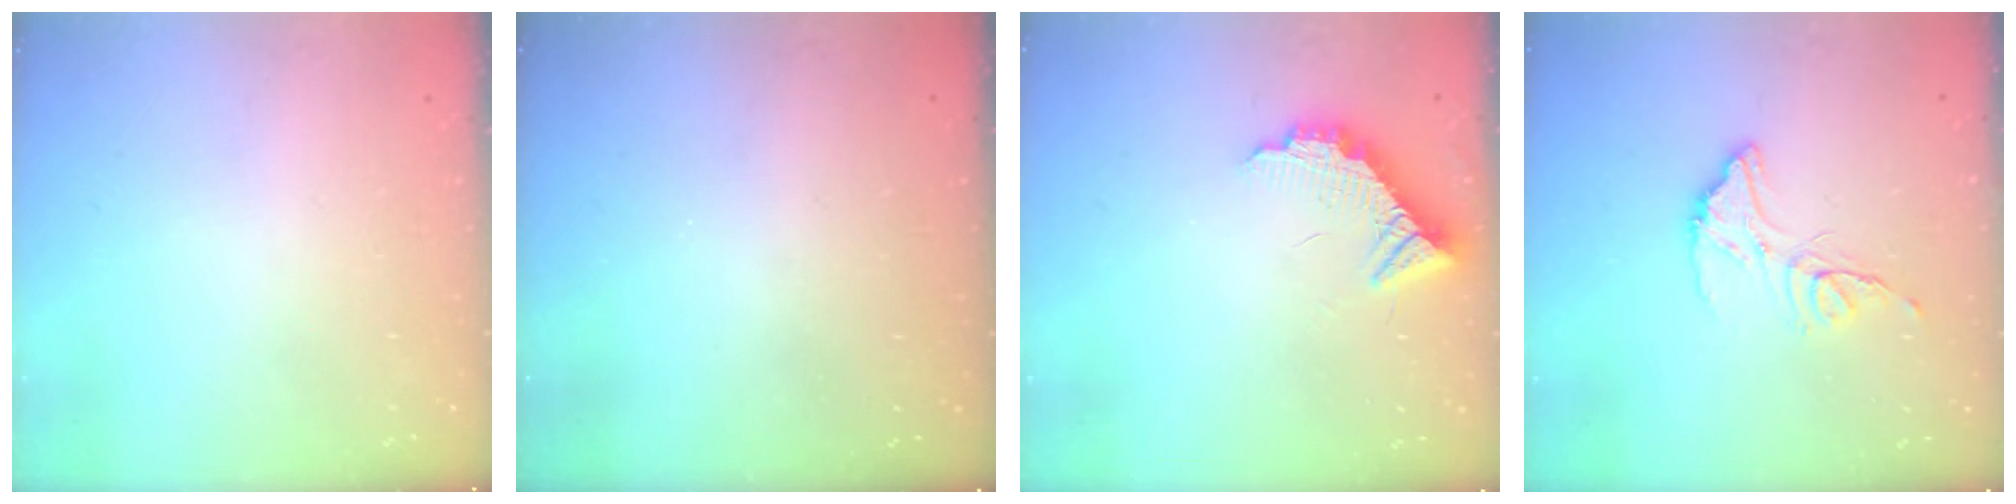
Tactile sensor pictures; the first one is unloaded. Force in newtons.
{"total": 3.1, "press": 3.1, "slide": 0.1}
{"total": 10.7, "press": 10.7, "slide": 0.7}
{"total": 12.8, "press": 12.7, "slide": 0.8}